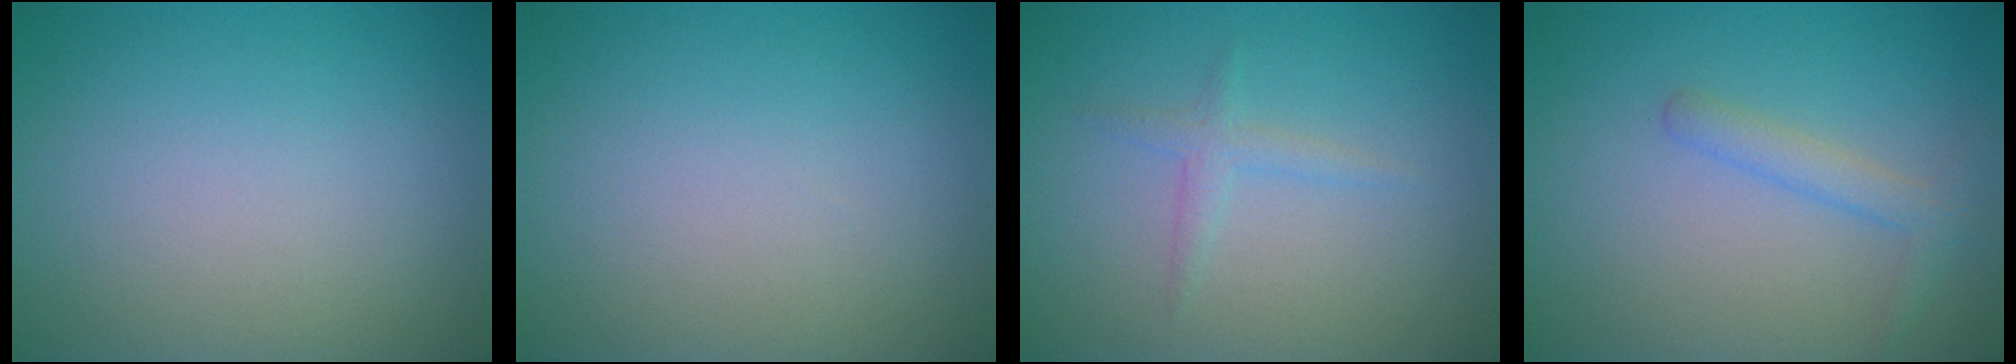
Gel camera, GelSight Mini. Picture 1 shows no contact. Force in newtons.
{"total": 0.0}
{"total": 0.7, "press": 0.6, "slide": 0.1}
{"total": 2.0, "press": 1.9, "slide": 0.1}